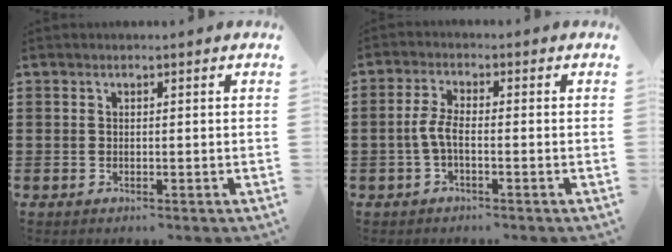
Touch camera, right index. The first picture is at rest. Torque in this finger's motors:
{"motor_torque": [0.56, 0.02, 0.41, 0.14]}